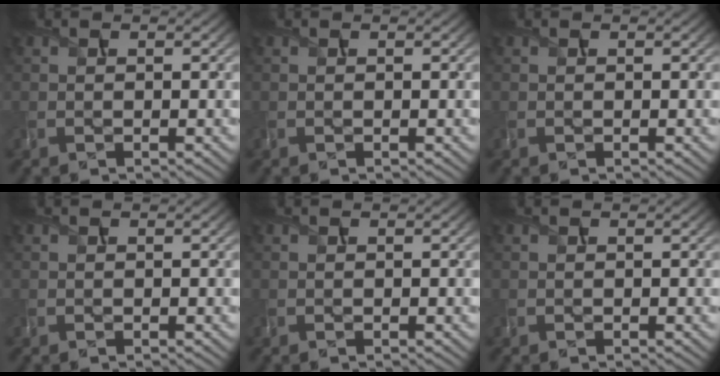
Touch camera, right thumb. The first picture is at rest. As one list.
[{"total": 0.0}, {"total": 0.0}, {"total": 0.0}, {"total": 0.0}, {"total": 0.0}]